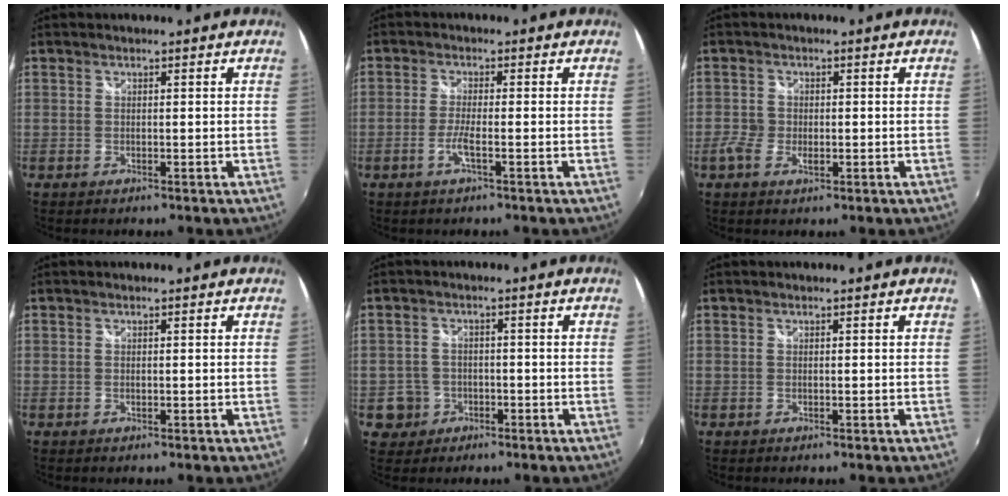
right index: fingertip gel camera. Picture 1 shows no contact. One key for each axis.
{"total": 2.7, "fx": -1.3, "fy": -0.2, "fz": 2.4, "tx": -0.056, "ty": -0.004, "tz": -0.030}
{"total": 3.2, "fx": -1.3, "fy": 1.9, "fz": 2.2, "tx": -0.054, "ty": -0.003, "tz": -0.027}
{"total": 0.0}
{"total": 4.5, "fx": -1.6, "fy": 4.2, "fz": 0.3, "tx": -0.017, "ty": 0.014, "tz": -0.021}
{"total": 0.0}